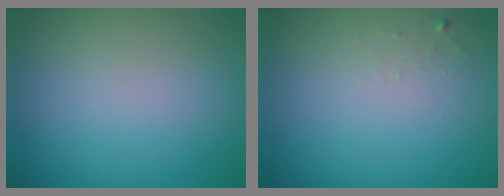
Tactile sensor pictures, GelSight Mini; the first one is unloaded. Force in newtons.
{"total": 1.0, "press": 1.0, "slide": 0.1}